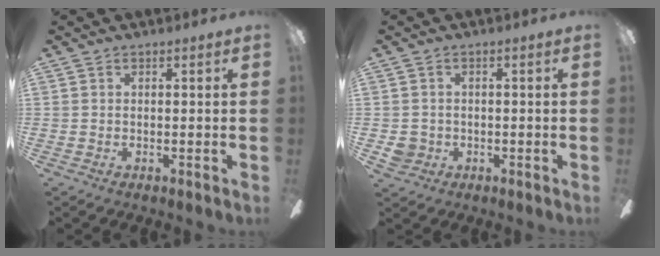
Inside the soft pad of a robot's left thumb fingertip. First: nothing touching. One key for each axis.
{"total": 3.3, "fx": -0.6, "fy": 3.1, "fz": 0.9, "tx": -0.019, "ty": 0.008, "tz": -0.009}